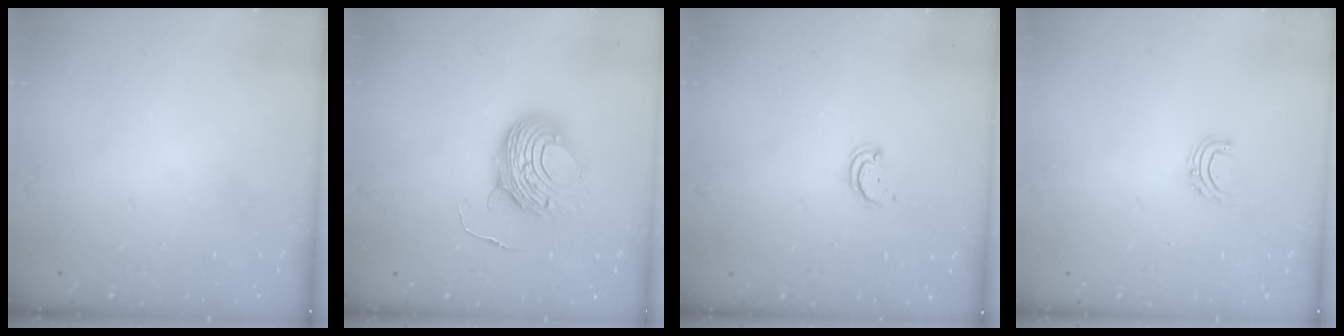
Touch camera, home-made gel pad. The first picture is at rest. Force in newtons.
{"total": 8.7, "press": 8.7, "slide": 0.9}
{"total": 2.2, "press": 2.1, "slide": 0.4}
{"total": 5.4, "press": 5.4, "slide": 0.5}